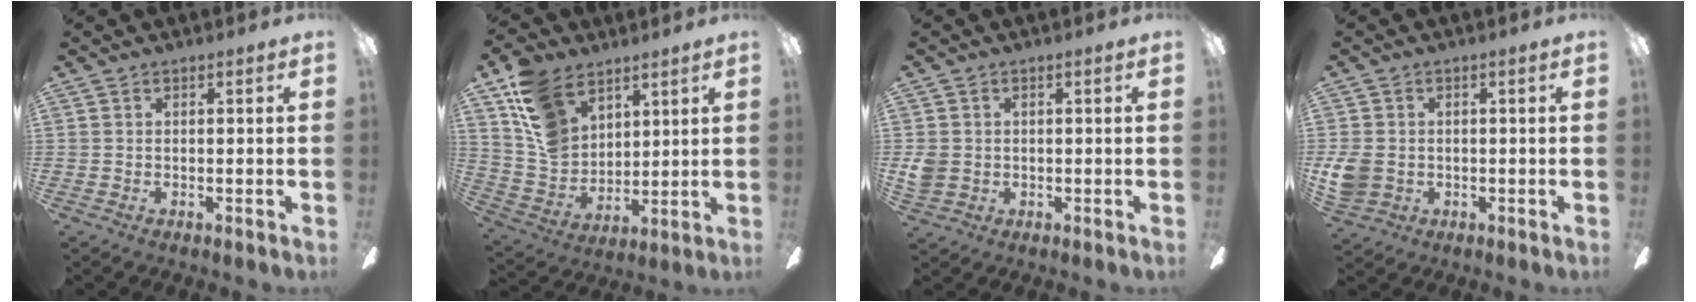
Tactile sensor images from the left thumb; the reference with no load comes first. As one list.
[{"total": 13.9, "force": [8.7, 9.4, 5.4], "torque": [-0.120, -0.036, 0.176]}, {"total": 3.7, "force": [0.1, 3.5, 1.4], "torque": [-0.020, 0.006, 0.005]}, {"total": 6.3, "force": [-0.5, 5.3, 3.2], "torque": [-0.076, 0.006, -0.007]}]